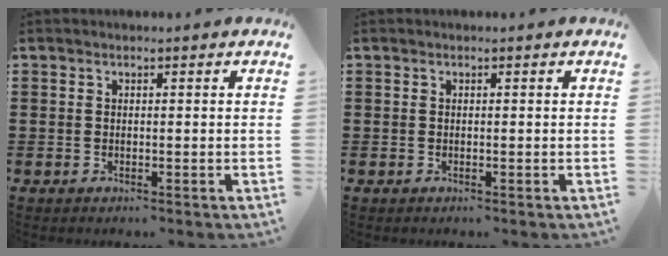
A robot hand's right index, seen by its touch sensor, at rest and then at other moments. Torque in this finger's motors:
{"motor_torque": [0.00, 0.00, 0.00, 0.00]}